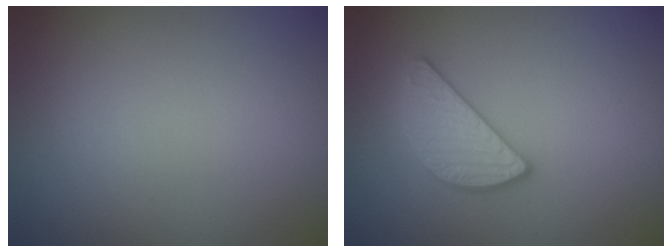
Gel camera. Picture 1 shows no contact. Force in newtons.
{"total": 2.7, "press": 2.7, "slide": 0.1}